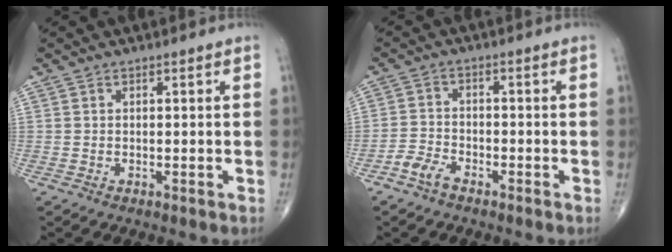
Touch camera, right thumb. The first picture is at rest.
{"total": 3.7, "force": [-2.8, 1.7, 1.7], "torque": [-0.035, 0.016, -0.057]}